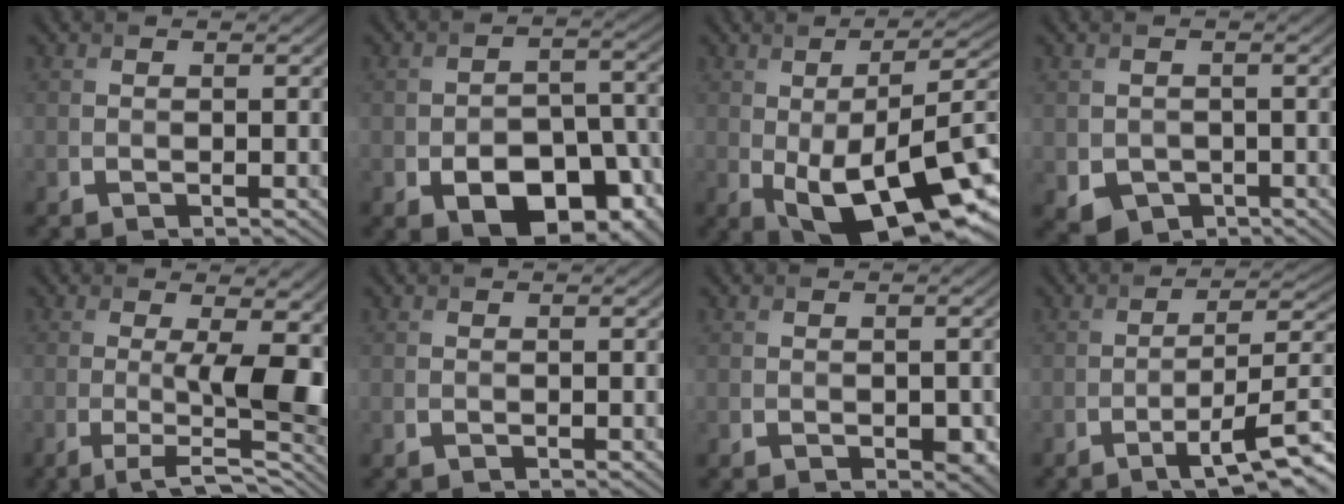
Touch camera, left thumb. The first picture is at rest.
{"total": 12.4, "force": [-6.1, 7.6, 7.6], "torque": [-0.118, -0.014, -0.081]}
{"total": 14.8, "force": [-3.3, 6.1, 13.1], "torque": [-0.208, -0.007, -0.049]}
{"total": 3.1, "force": [-0.9, 2.7, 1.1], "torque": [-0.037, -0.020, -0.013]}
{"total": 9.8, "force": [-0.8, 2.3, 9.5], "torque": [-0.154, -0.009, -0.011]}
{"total": 0.0}
{"total": 1.8, "force": [-0.5, 1.2, 1.3], "torque": [-0.023, -0.012, -0.002]}
{"total": 8.3, "force": [-4.1, 1.7, 7.0], "torque": [-0.111, 0.005, -0.063]}